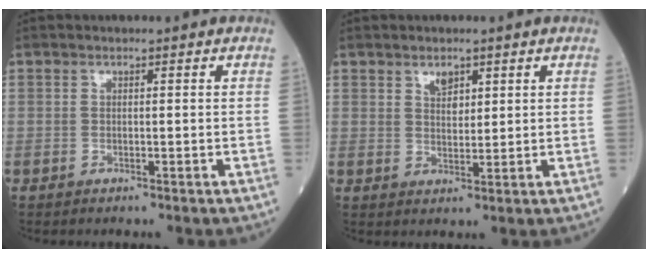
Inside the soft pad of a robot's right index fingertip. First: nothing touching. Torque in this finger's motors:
{"motor_torque": [0.00, 0.06, -0.03, 0.03]}